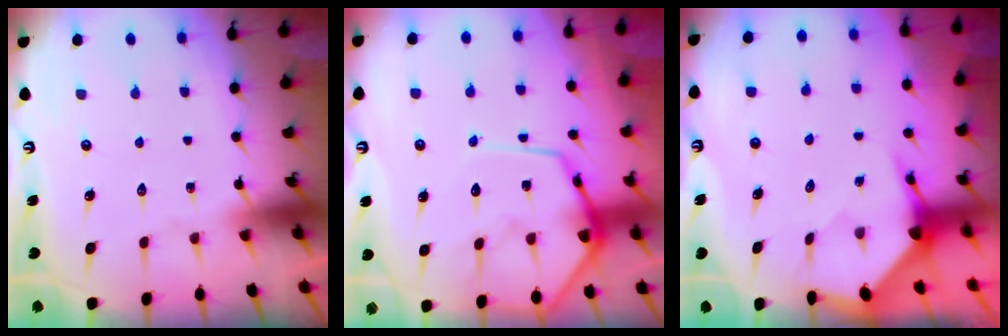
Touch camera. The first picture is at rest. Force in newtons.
{"total": 12.9, "press": 12.9, "slide": 1.2}
{"total": 3.5, "press": 3.5, "slide": 0.4}